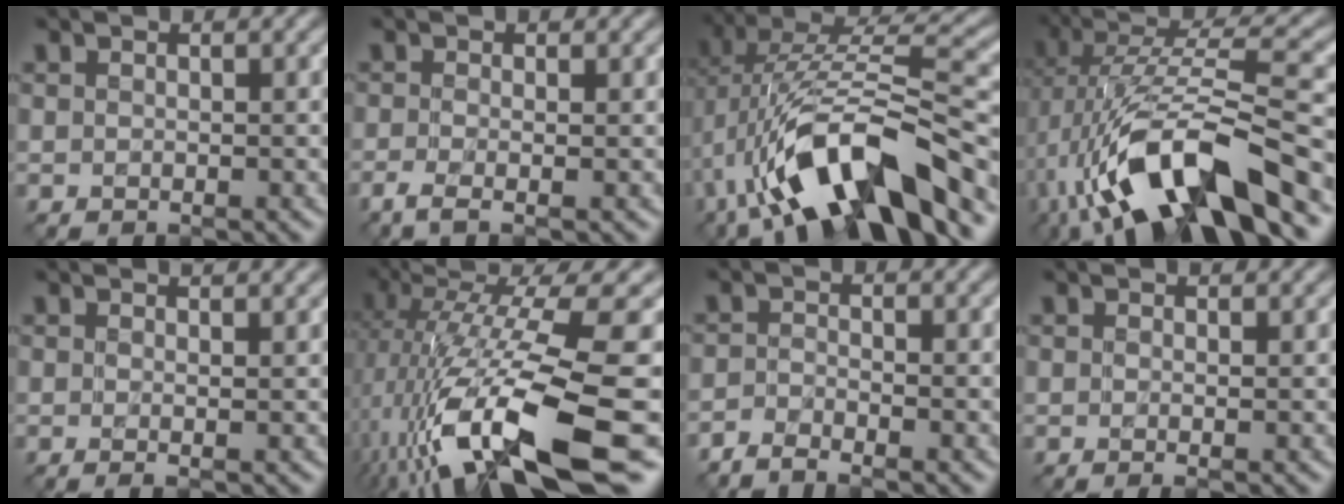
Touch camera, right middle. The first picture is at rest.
{"total": 2.6, "force": [-1.0, 0.8, 2.3], "torque": [-0.044, -0.014, -0.029]}
{"total": 12.8, "force": [-4.8, 5.1, 10.7], "torque": [-0.192, 0.009, -0.091]}
{"total": 13.0, "force": [-3.9, 4.4, 11.6], "torque": [-0.206, 0.014, -0.075]}
{"total": 2.6, "force": [1.0, 0.9, 2.2], "torque": [-0.022, 0.007, -0.011]}
{"total": 15.3, "force": [-3.2, 4.0, 14.4], "torque": [-0.260, -0.016, -0.036]}
{"total": 2.0, "force": [-1.8, 0.2, 0.8], "torque": [-0.018, -0.009, -0.045]}
{"total": 1.6, "force": [0.4, 0.5, 1.5], "torque": [-0.022, -0.003, -0.002]}